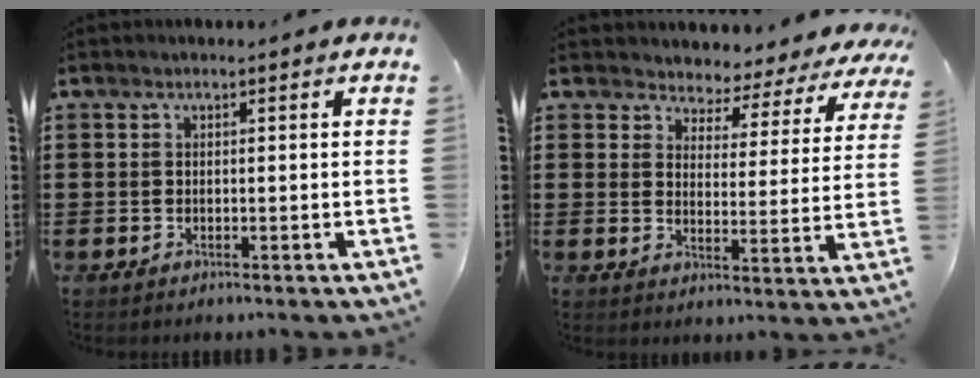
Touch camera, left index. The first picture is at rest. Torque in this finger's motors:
{"motor_torque": [2.14, 0.00, 0.24, -0.04]}